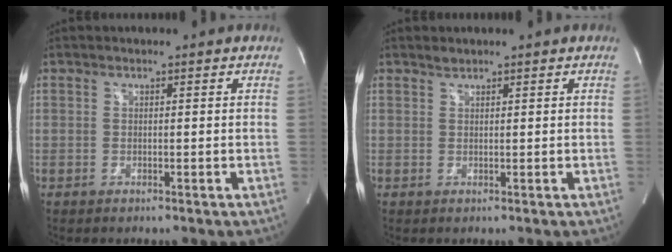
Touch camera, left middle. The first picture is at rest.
{"total": 0.7, "force": [0.7, 0.1, 0.0], "torque": [-0.008, 0.001, 0.016]}